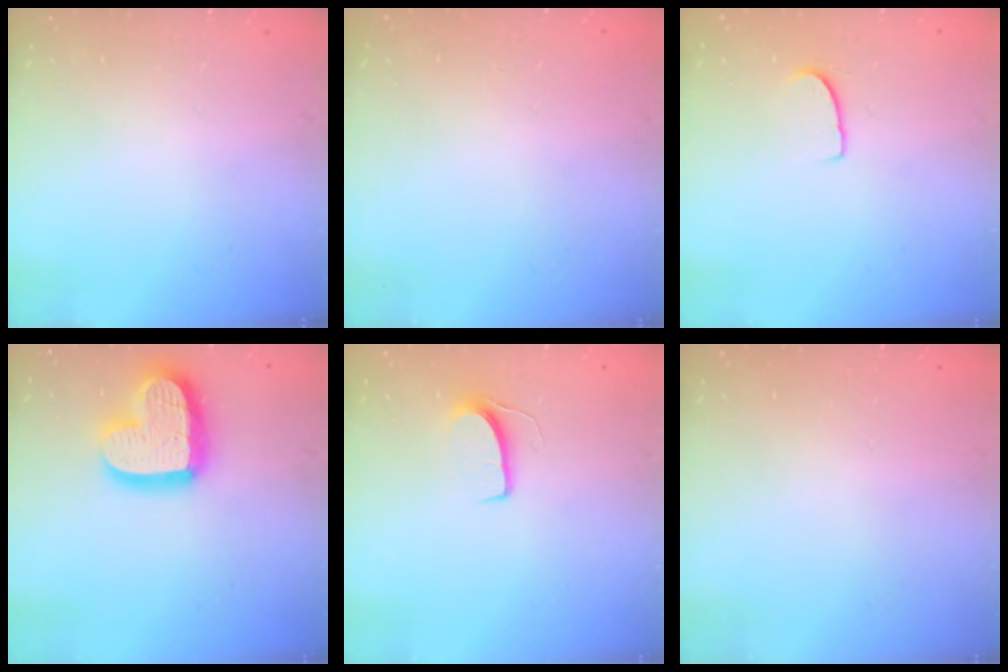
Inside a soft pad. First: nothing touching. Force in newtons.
{"total": 0.6, "press": 0.6, "slide": 0.1}
{"total": 5.7, "press": 5.6, "slide": 0.5}
{"total": 17.7, "press": 17.7, "slide": 1.5}
{"total": 6.6, "press": 6.6, "slide": 0.5}
{"total": 0.0}